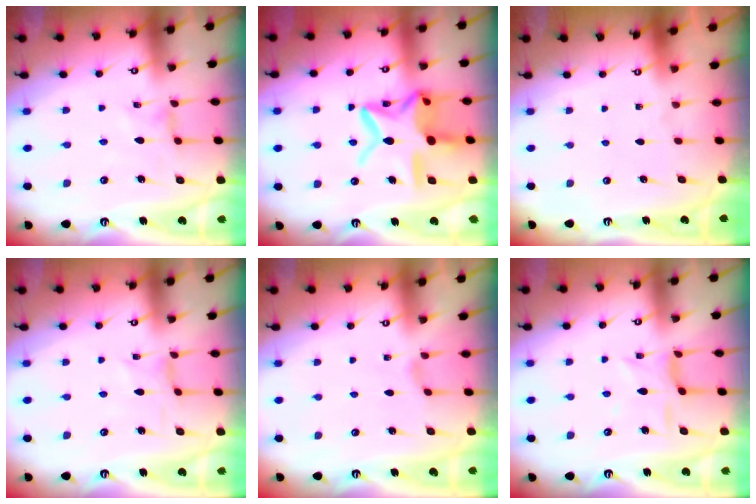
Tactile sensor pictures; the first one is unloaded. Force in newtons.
{"total": 19.9, "press": 19.8, "slide": 1.5}
{"total": 0.0}
{"total": 0.0}
{"total": 1.1, "press": 1.1, "slide": 0.4}
{"total": 5.7, "press": 5.6, "slide": 0.8}